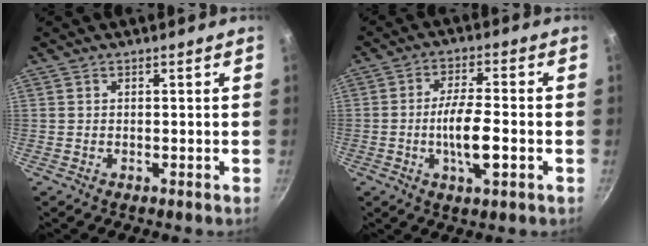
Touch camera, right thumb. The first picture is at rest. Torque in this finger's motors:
{"motor_torque": [1.96, 1.52, 1.97, -0.80, 0.85]}